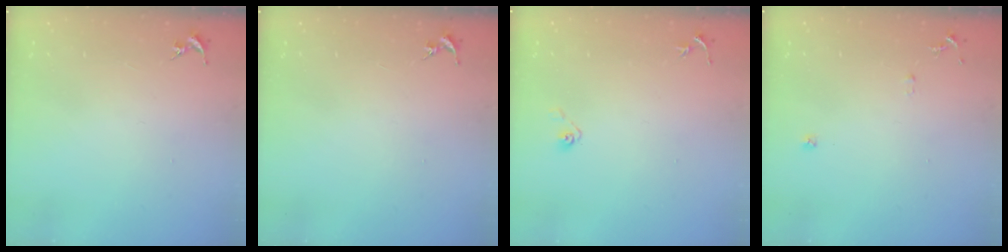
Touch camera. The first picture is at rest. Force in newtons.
{"total": 0.0}
{"total": 3.7, "press": 3.2, "slide": 1.9}
{"total": 5.6, "press": 5.5, "slide": 0.6}